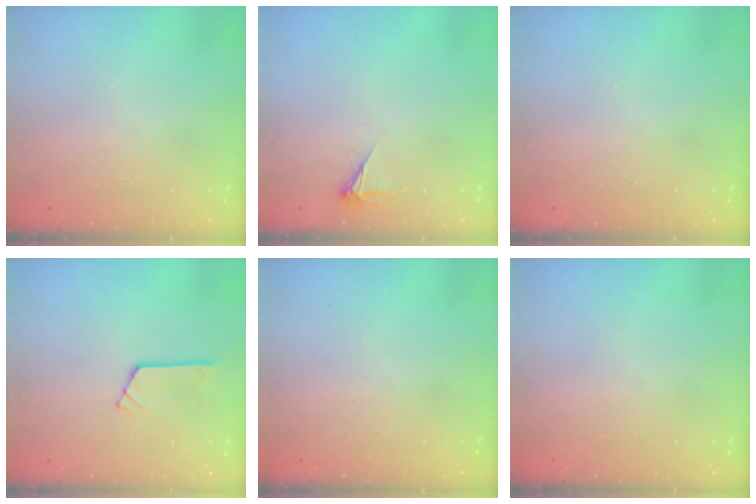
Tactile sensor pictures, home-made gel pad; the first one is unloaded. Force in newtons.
{"total": 3.4, "press": 3.4, "slide": 0.5}
{"total": 0.0}
{"total": 3.0, "press": 3.0, "slide": 0.3}
{"total": 0.0}
{"total": 0.0}